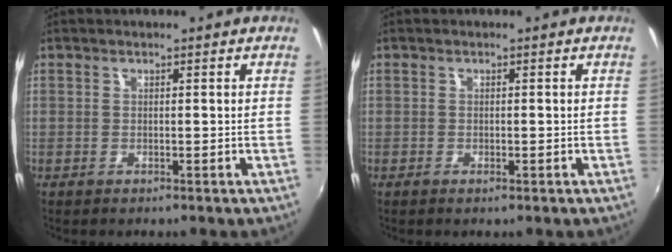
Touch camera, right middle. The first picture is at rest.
{"total": 0.9, "force": [-0.5, 0.3, 0.7], "torque": [-0.011, -0.002, -0.008]}